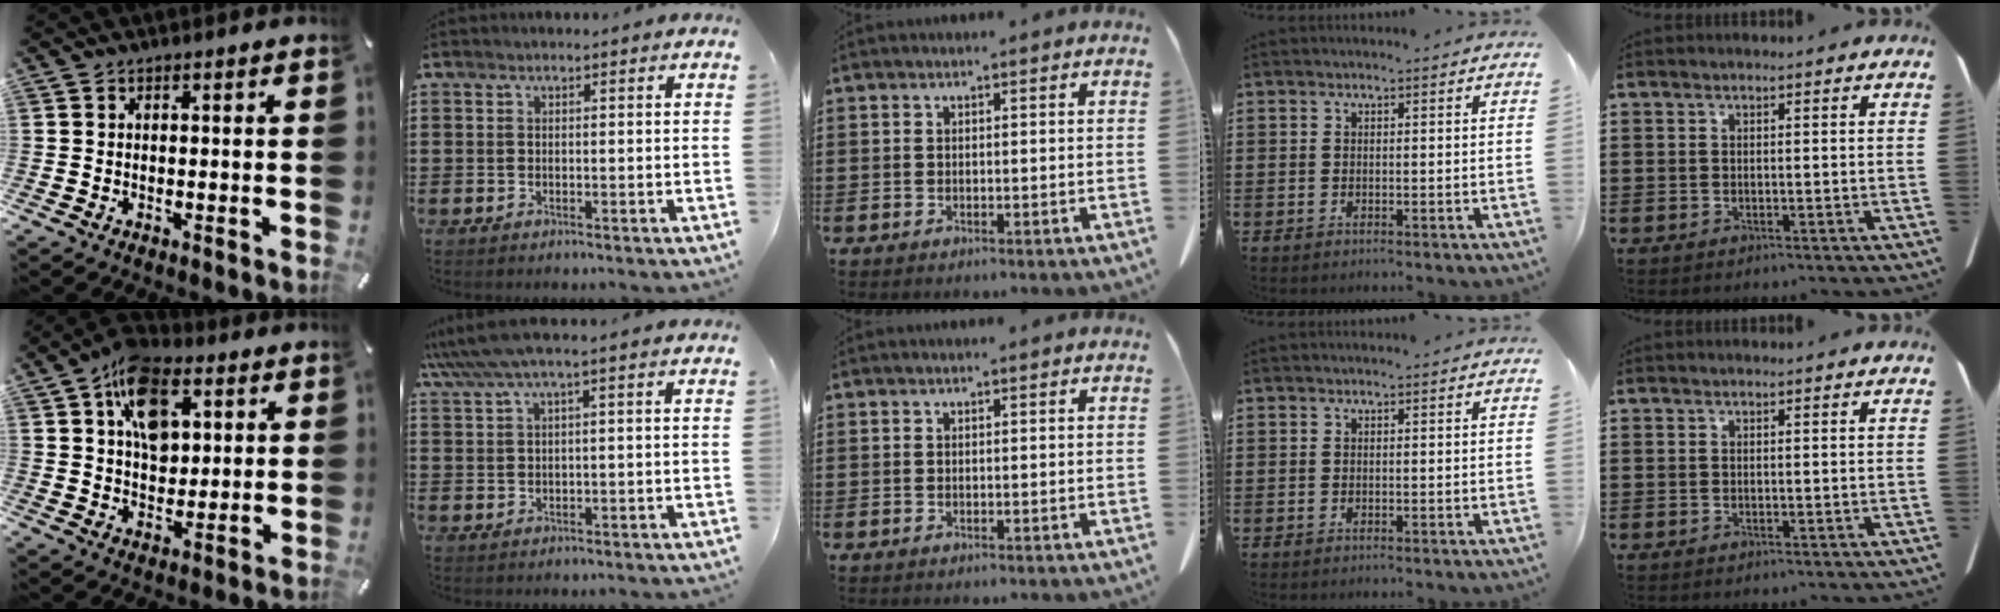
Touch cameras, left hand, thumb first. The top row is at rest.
{"thumb": {"total": 12.9, "force": [4.7, 8.9, 8.1], "torque": [-0.129, -0.002, 0.088]}, "index": {"total": 3.4, "force": [1.1, 0.1, 3.2], "torque": [-0.069, -0.003, 0.017]}}